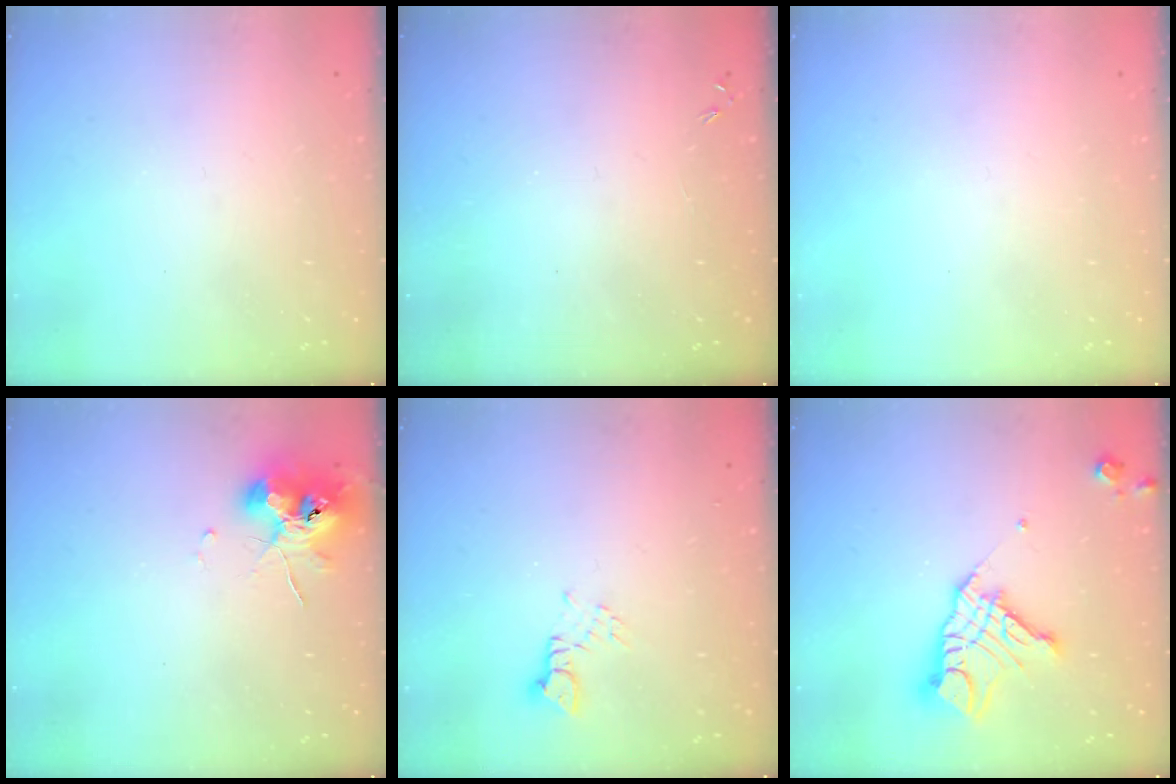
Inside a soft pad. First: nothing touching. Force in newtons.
{"total": 0.0}
{"total": 0.0}
{"total": 9.5, "press": 9.4, "slide": 0.9}
{"total": 2.2, "press": 2.2, "slide": 0.1}
{"total": 13.3, "press": 13.2, "slide": 1.1}